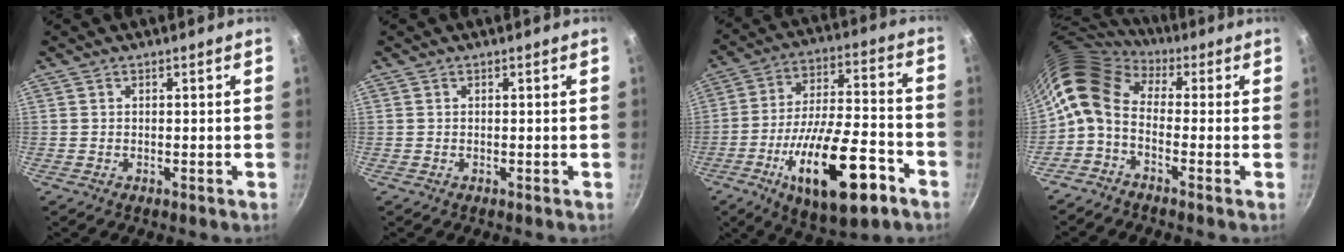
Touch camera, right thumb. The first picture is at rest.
{"total": 0.0}
{"total": 22.3, "force": [-9.9, 8.2, 18.2], "torque": [-0.280, 0.040, -0.155]}
{"total": 10.1, "force": [0.7, 6.6, 7.7], "torque": [-0.139, 0.022, -0.007]}